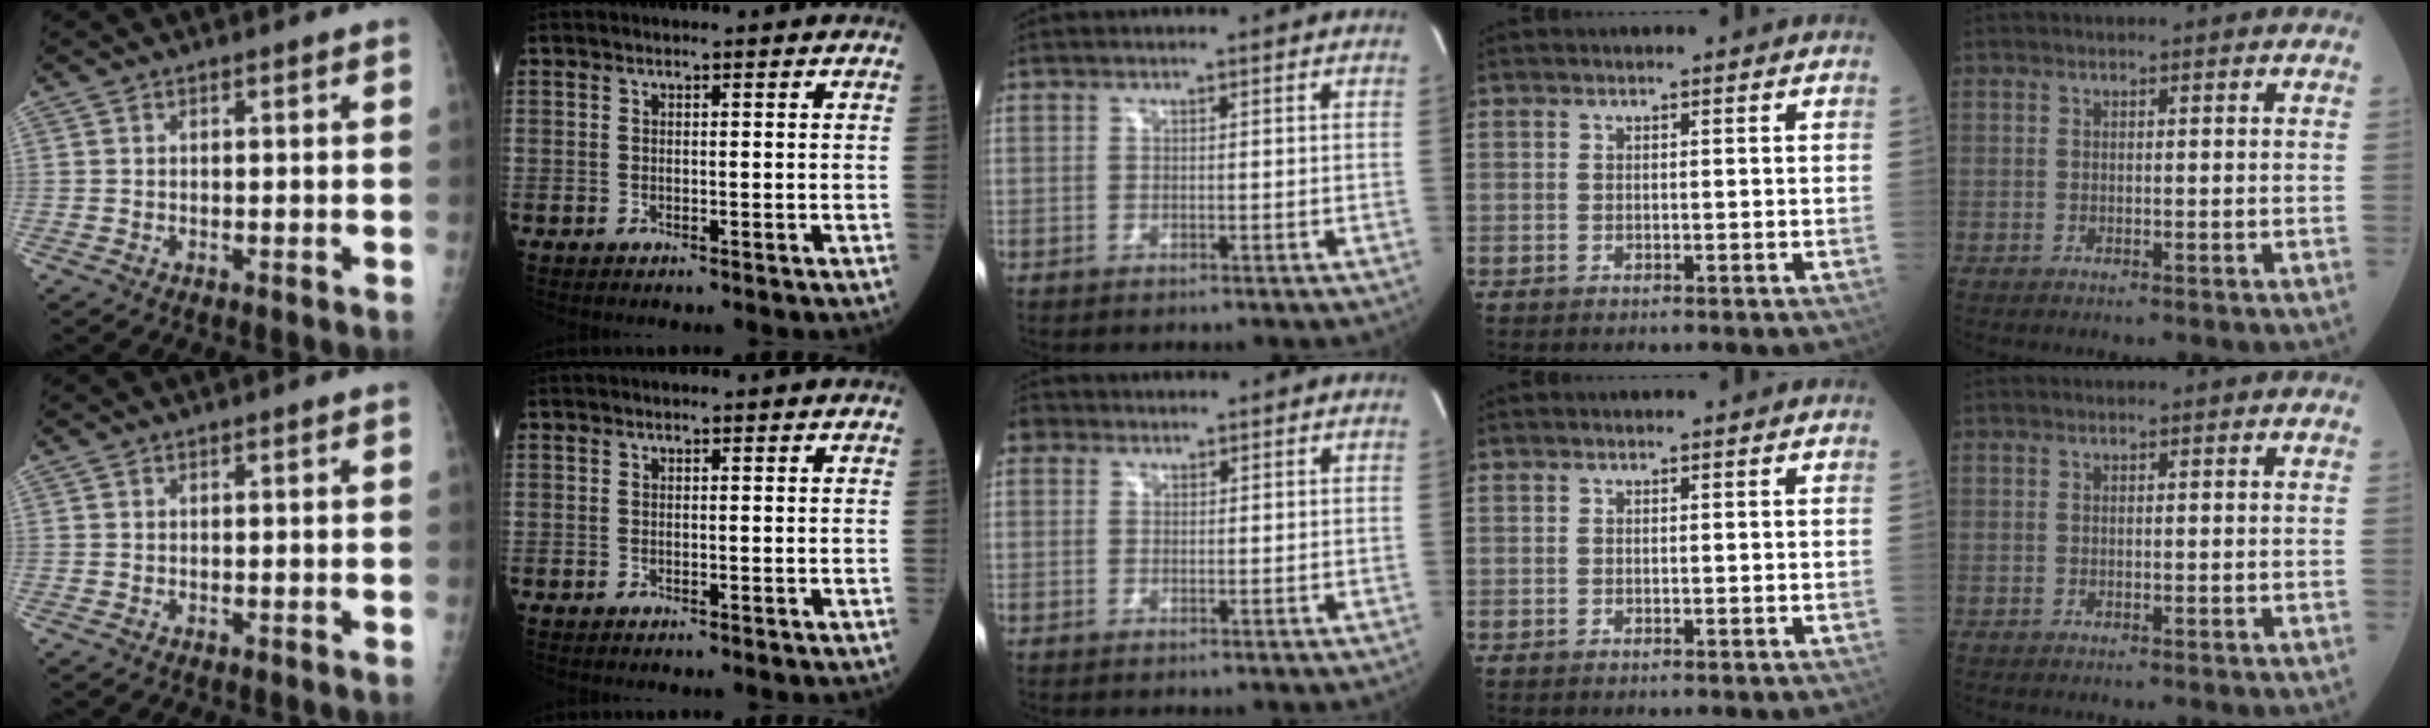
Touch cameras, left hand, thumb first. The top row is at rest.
{"middle": {"total": 2.1, "force": [0.9, 1.8, 0.4], "torque": [-0.003, 0.010, 0.011]}}